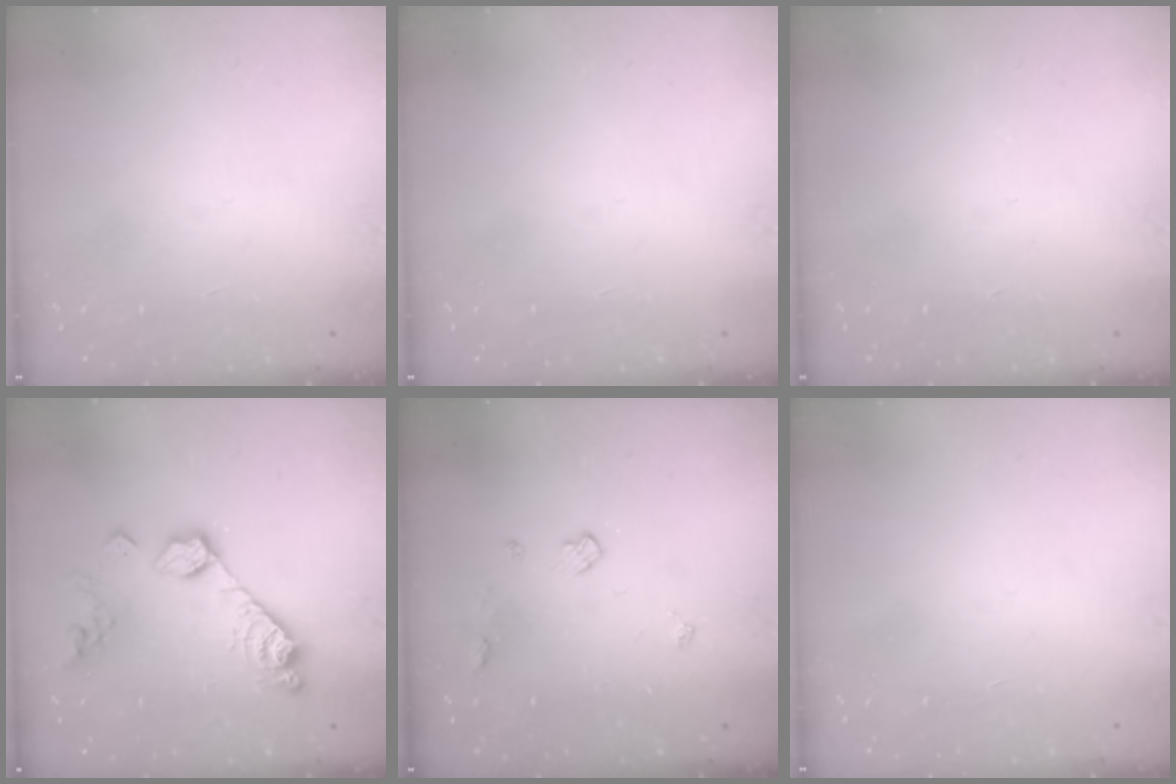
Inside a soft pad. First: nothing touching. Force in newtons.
{"total": 0.0}
{"total": 0.0}
{"total": 13.6, "press": 13.5, "slide": 0.5}
{"total": 5.0, "press": 5.0, "slide": 0.8}
{"total": 0.0}